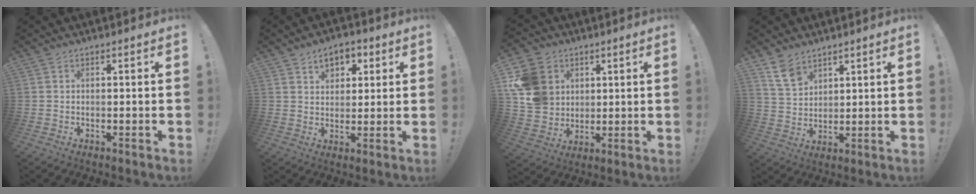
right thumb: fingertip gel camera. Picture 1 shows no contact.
{"total": 7.1, "force": [3.5, 5.2, 3.4], "torque": [-0.035, -0.014, 0.061]}
{"total": 14.2, "force": [4.0, 12.3, 5.9], "torque": [-0.100, -0.012, 0.086]}
{"total": 8.0, "force": [5.9, 4.5, 3.1], "torque": [-0.060, -0.030, 0.117]}